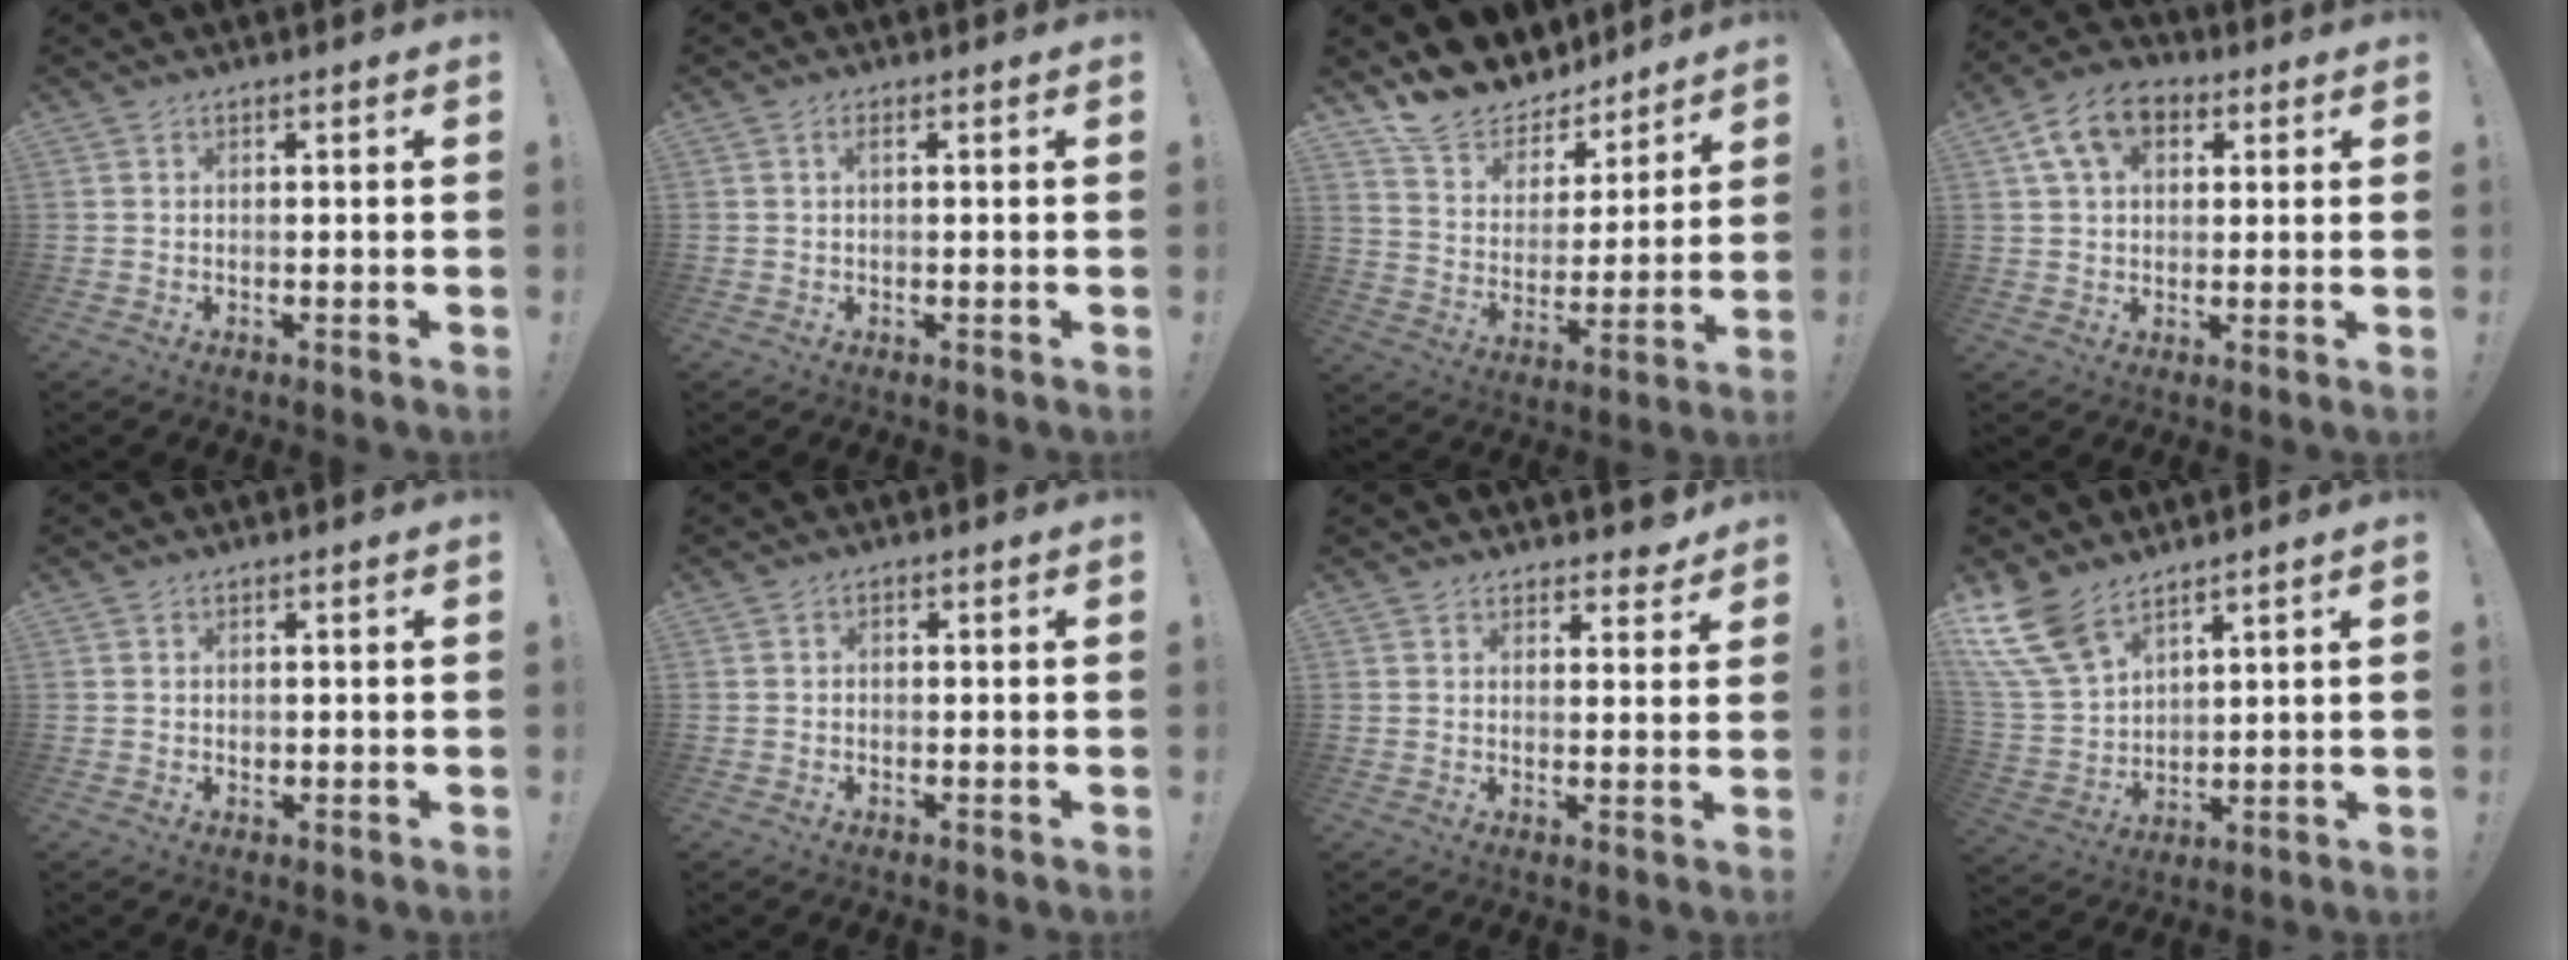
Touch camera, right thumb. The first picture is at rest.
{"total": 1.3, "force": [0.1, 0.1, 1.3], "torque": [-0.033, 0.006, 0.001]}
{"total": 13.3, "force": [11.9, 5.5, 2.0], "torque": [-0.052, -0.105, 0.219]}
{"total": 11.3, "force": [4.4, 7.5, 7.2], "torque": [-0.120, 0.002, 0.085]}
{"total": 0.6, "force": [0.0, 0.6, 0.1], "torque": [-0.002, 0.002, -0.001]}
{"total": 1.0, "force": [-0.7, 0.6, 0.4], "torque": [-0.010, 0.005, -0.012]}
{"total": 4.0, "force": [3.3, 2.0, 1.0], "torque": [0.008, -0.028, 0.056]}
{"total": 13.0, "force": [9.2, 6.6, 6.3], "torque": [-0.145, -0.049, 0.182]}